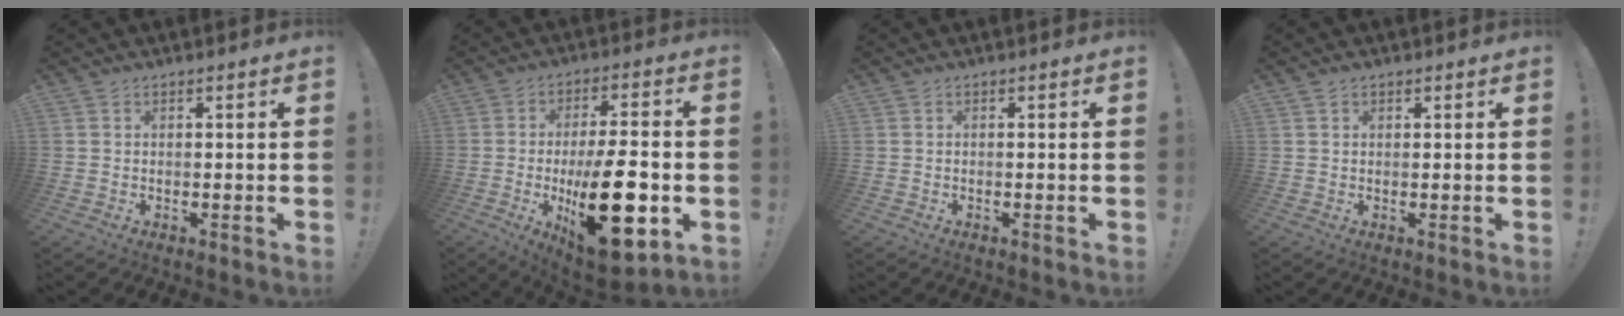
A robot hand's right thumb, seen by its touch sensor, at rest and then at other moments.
{"total": 23.0, "force": [-4.9, 8.9, 20.6], "torque": [-0.329, 0.009, -0.066]}
{"total": 0.0}
{"total": 0.9, "force": [0.7, 0.5, 0.3], "torque": [0.001, -0.002, 0.012]}